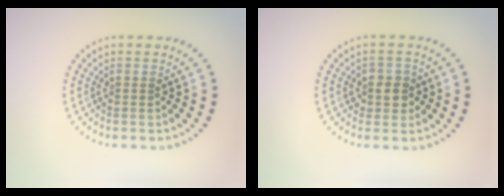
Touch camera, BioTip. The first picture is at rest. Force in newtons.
{"total": 2.1, "press": 1.9, "slide": 0.9}